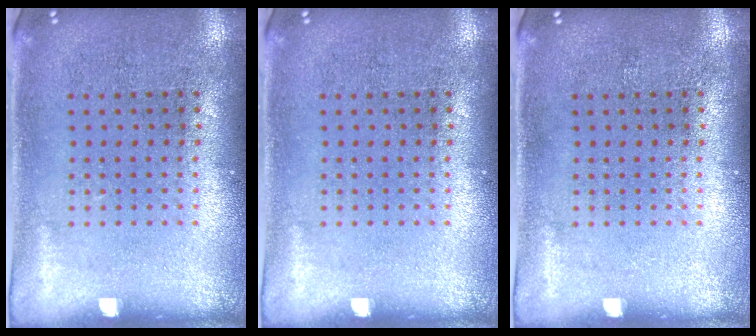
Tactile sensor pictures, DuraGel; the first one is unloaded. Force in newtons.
{"total": 0.0}
{"total": 0.0}